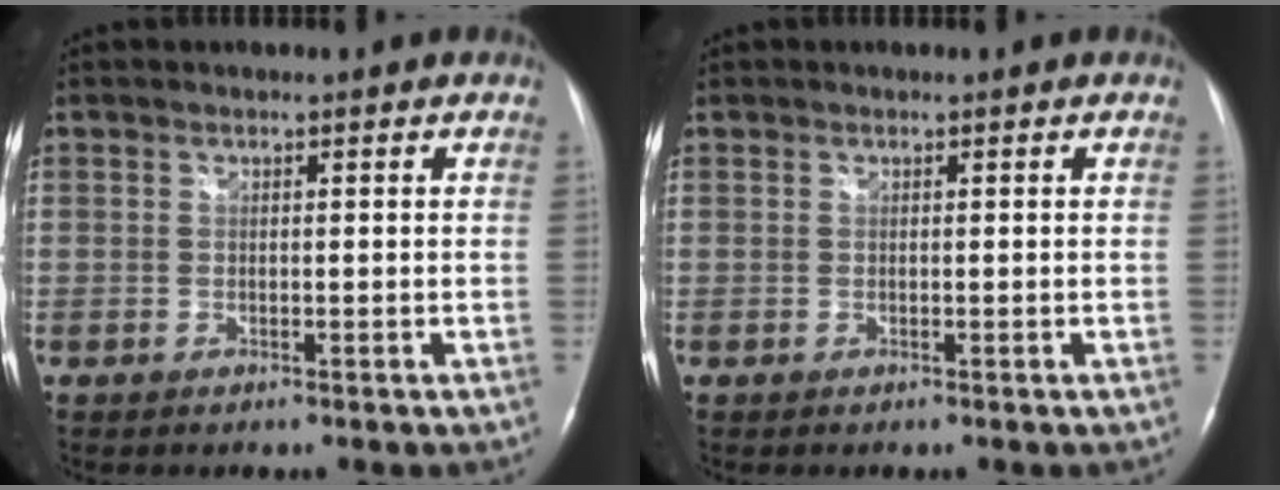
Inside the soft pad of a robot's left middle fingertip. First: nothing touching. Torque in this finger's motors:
{"motor_torque": [0.15, -0.11, 0.04, 0.01]}